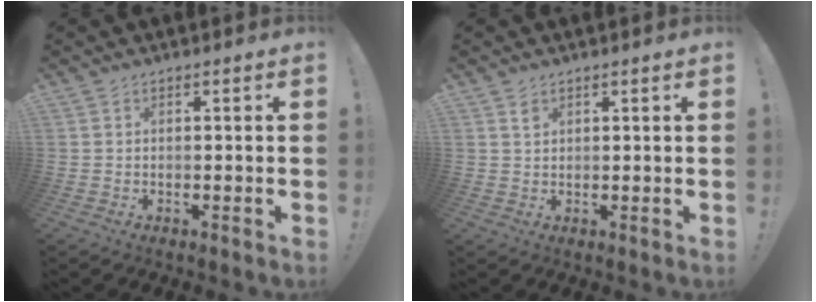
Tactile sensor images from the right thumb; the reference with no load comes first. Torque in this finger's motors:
{"motor_torque": [0.34, 0.19, 0.07, -0.21, -0.15]}